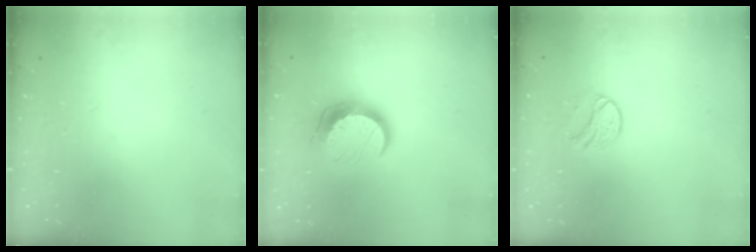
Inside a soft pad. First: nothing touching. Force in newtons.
{"total": 11.5, "press": 11.5, "slide": 0.6}
{"total": 8.3, "press": 8.3, "slide": 0.3}